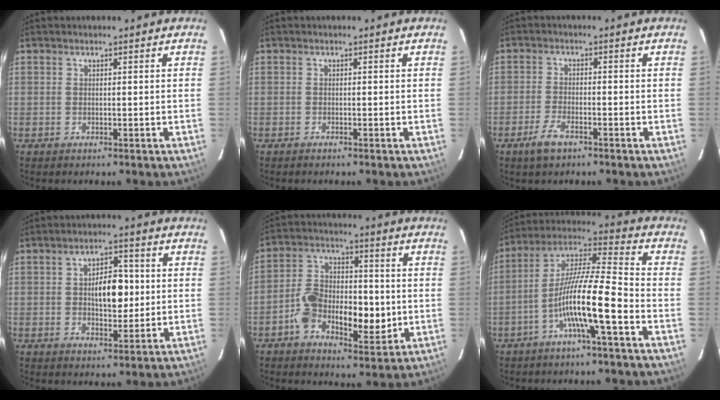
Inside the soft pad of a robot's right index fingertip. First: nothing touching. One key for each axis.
{"total": 0.7, "fx": -0.7, "fy": 0.0, "fz": 0.3, "tx": -0.009, "ty": -0.002, "tz": -0.008}
{"total": 3.7, "fx": -2.5, "fy": 1.2, "fz": 2.5, "tx": -0.057, "ty": -0.001, "tz": -0.046}
{"total": 6.9, "fx": 0.4, "fy": 3.2, "fz": 6.1, "tx": -0.097, "ty": 0.012, "tz": 0.010}
{"total": 12.0, "fx": -2.9, "fy": 6.6, "fz": 9.7, "tx": -0.178, "ty": 0.022, "tz": -0.048}
{"total": 13.0, "fx": -5.0, "fy": 0.4, "fz": 12.0, "tx": -0.227, "ty": 0.015, "tz": -0.095}